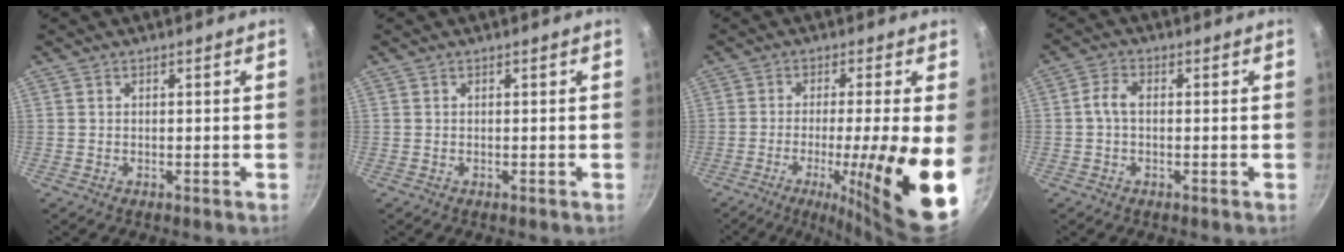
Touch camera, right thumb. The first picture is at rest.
{"total": 0.0}
{"total": 17.5, "force": [-3.5, 2.0, 17.0], "torque": [-0.246, -0.008, -0.049]}
{"total": 3.2, "force": [-0.1, 1.9, 2.6], "torque": [-0.054, 0.015, -0.008]}